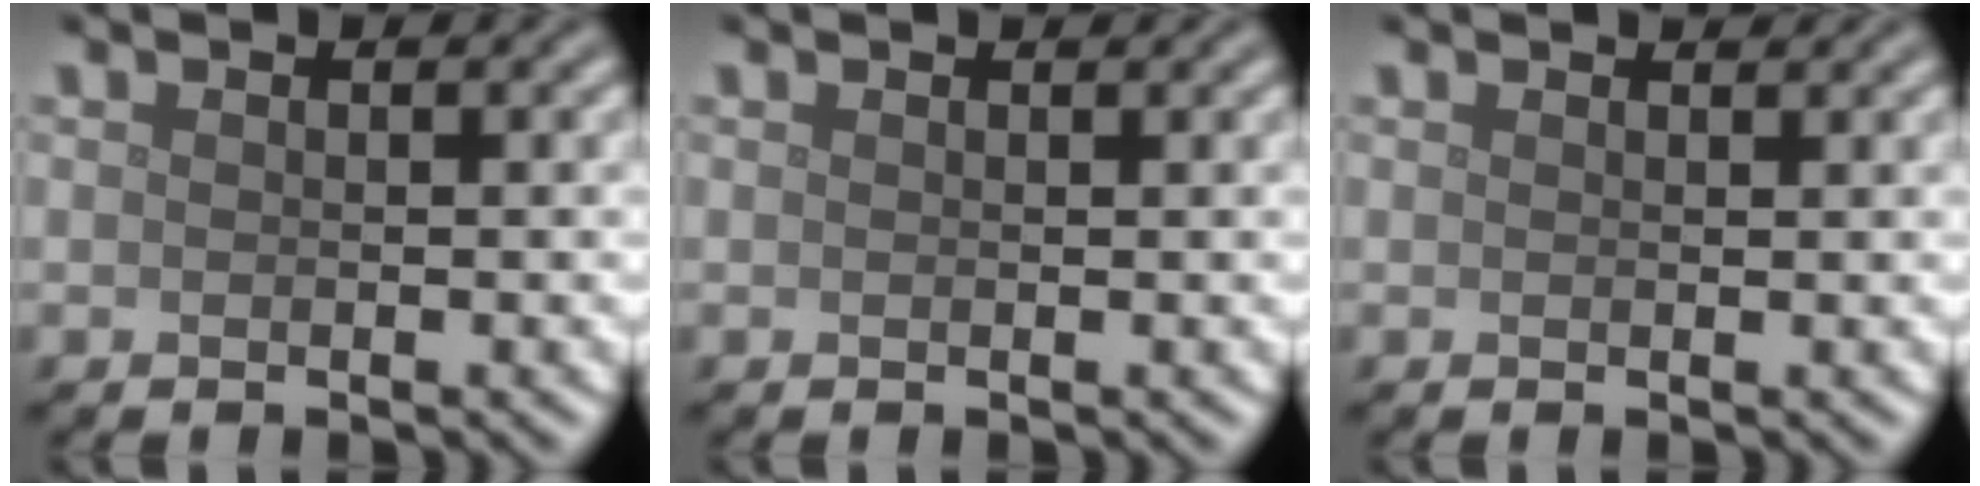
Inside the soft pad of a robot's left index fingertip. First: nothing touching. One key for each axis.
{"total": 0.6, "fx": 0.6, "fy": 0.0, "fz": 0.1, "tx": -0.003, "ty": 0.000, "tz": 0.008}
{"total": 1.0, "fx": 1.0, "fy": 0.0, "fz": 0.2, "tx": -0.006, "ty": -0.003, "tz": 0.011}